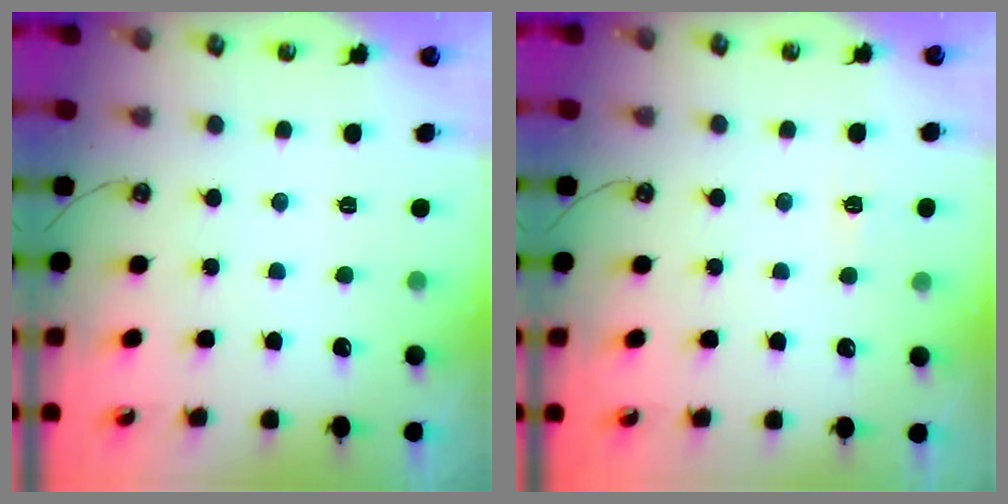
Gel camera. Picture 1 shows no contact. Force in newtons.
{"total": 2.3, "press": 2.3, "slide": 0.3}